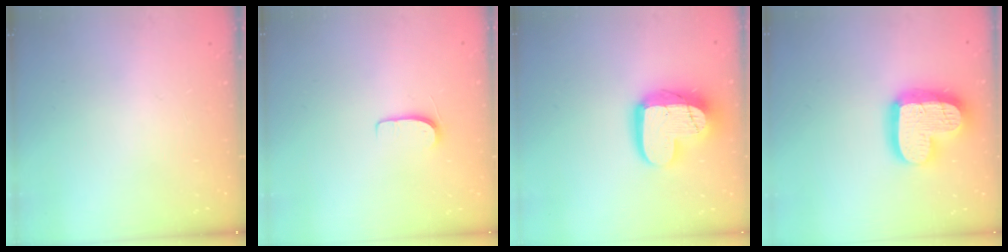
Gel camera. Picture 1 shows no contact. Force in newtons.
{"total": 5.2, "press": 5.2, "slide": 0.5}
{"total": 16.1, "press": 16.1, "slide": 0.9}
{"total": 20.3, "press": 20.2, "slide": 1.7}